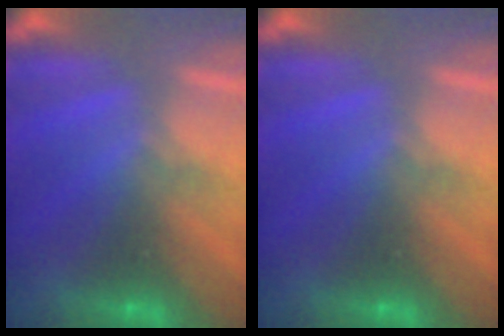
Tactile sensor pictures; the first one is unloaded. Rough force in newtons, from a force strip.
{"total": 0.0}